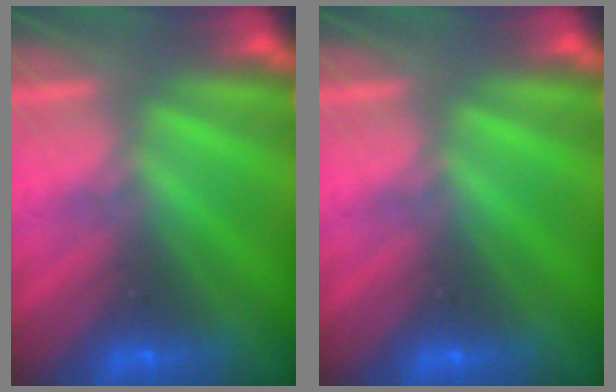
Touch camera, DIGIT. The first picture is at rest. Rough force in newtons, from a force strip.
{"total": 0.0}